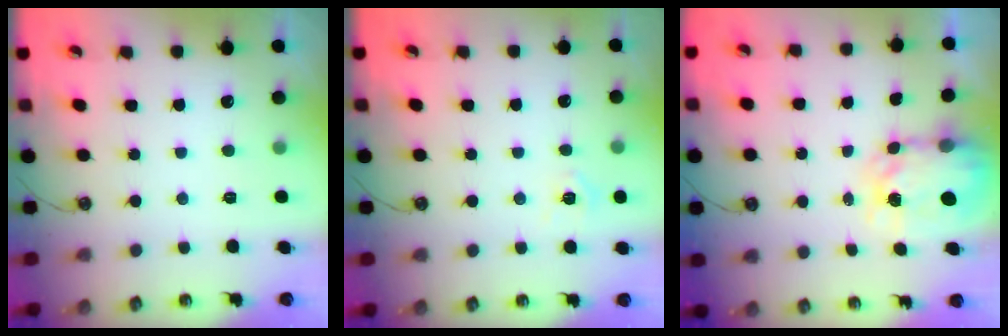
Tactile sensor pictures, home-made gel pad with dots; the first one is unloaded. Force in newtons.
{"total": 6.0, "press": 6.0, "slide": 0.6}
{"total": 5.4, "press": 5.4, "slide": 0.6}